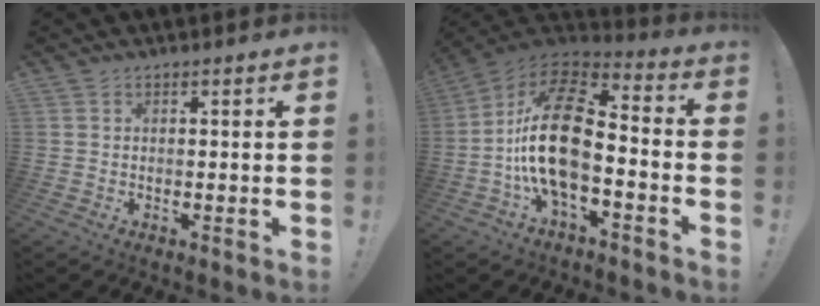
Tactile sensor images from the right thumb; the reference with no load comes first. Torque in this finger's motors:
{"motor_torque": [2.36, 2.65, 0.35, -0.09, 0.25]}